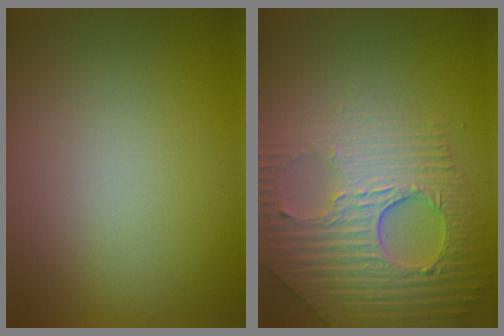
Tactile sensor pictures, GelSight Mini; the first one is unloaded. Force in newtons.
{"total": 8.7, "press": 5.9, "slide": 6.4}